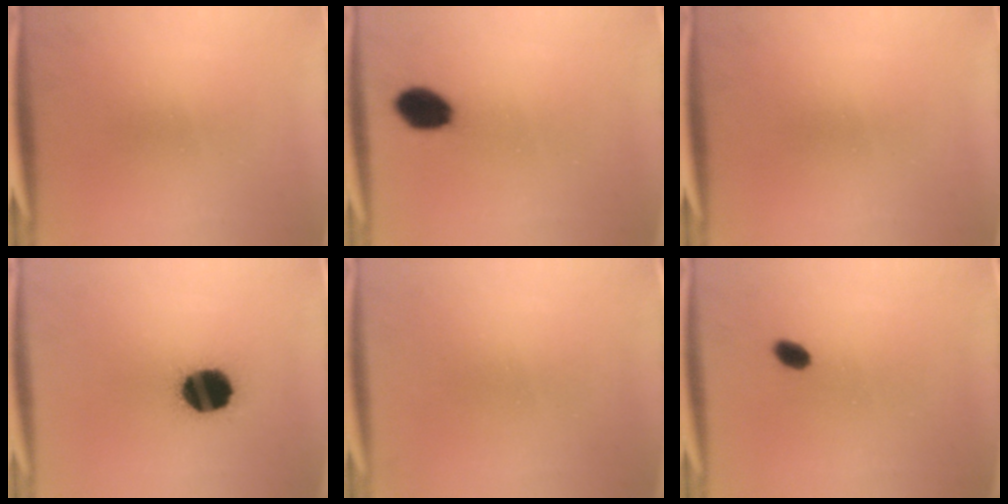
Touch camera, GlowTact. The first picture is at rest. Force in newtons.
{"total": 6.8}
{"total": 0.0}
{"total": 15.3}
{"total": 1.1}
{"total": 2.4}